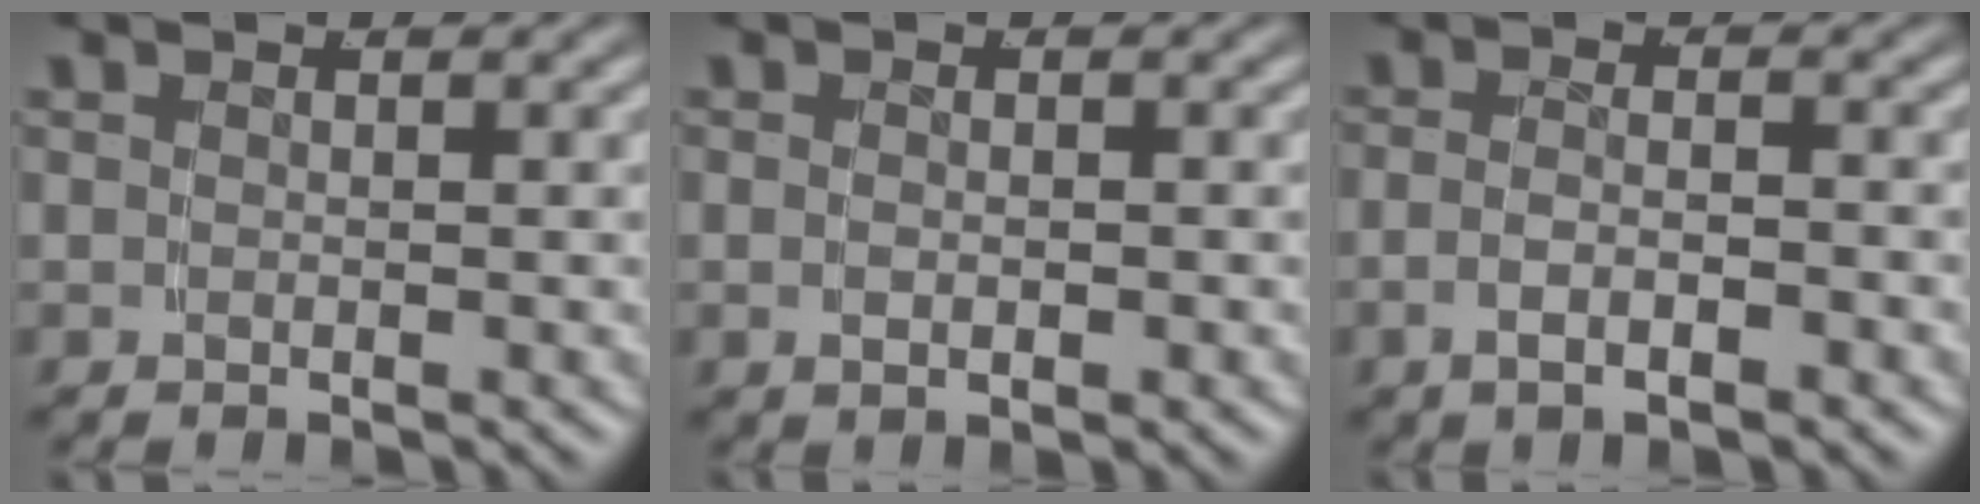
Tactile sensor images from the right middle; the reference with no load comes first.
{"total": 0.9, "force": [-0.3, 0.1, 0.9], "torque": [-0.018, -0.007, 0.001]}
{"total": 2.5, "force": [-1.6, 0.4, 1.8], "torque": [-0.039, -0.007, -0.024]}